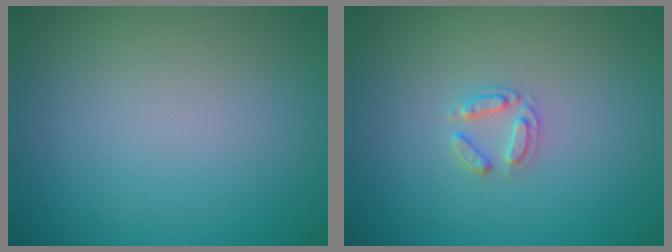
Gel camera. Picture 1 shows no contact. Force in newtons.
{"total": 1.7, "press": 1.7, "slide": 0.2}